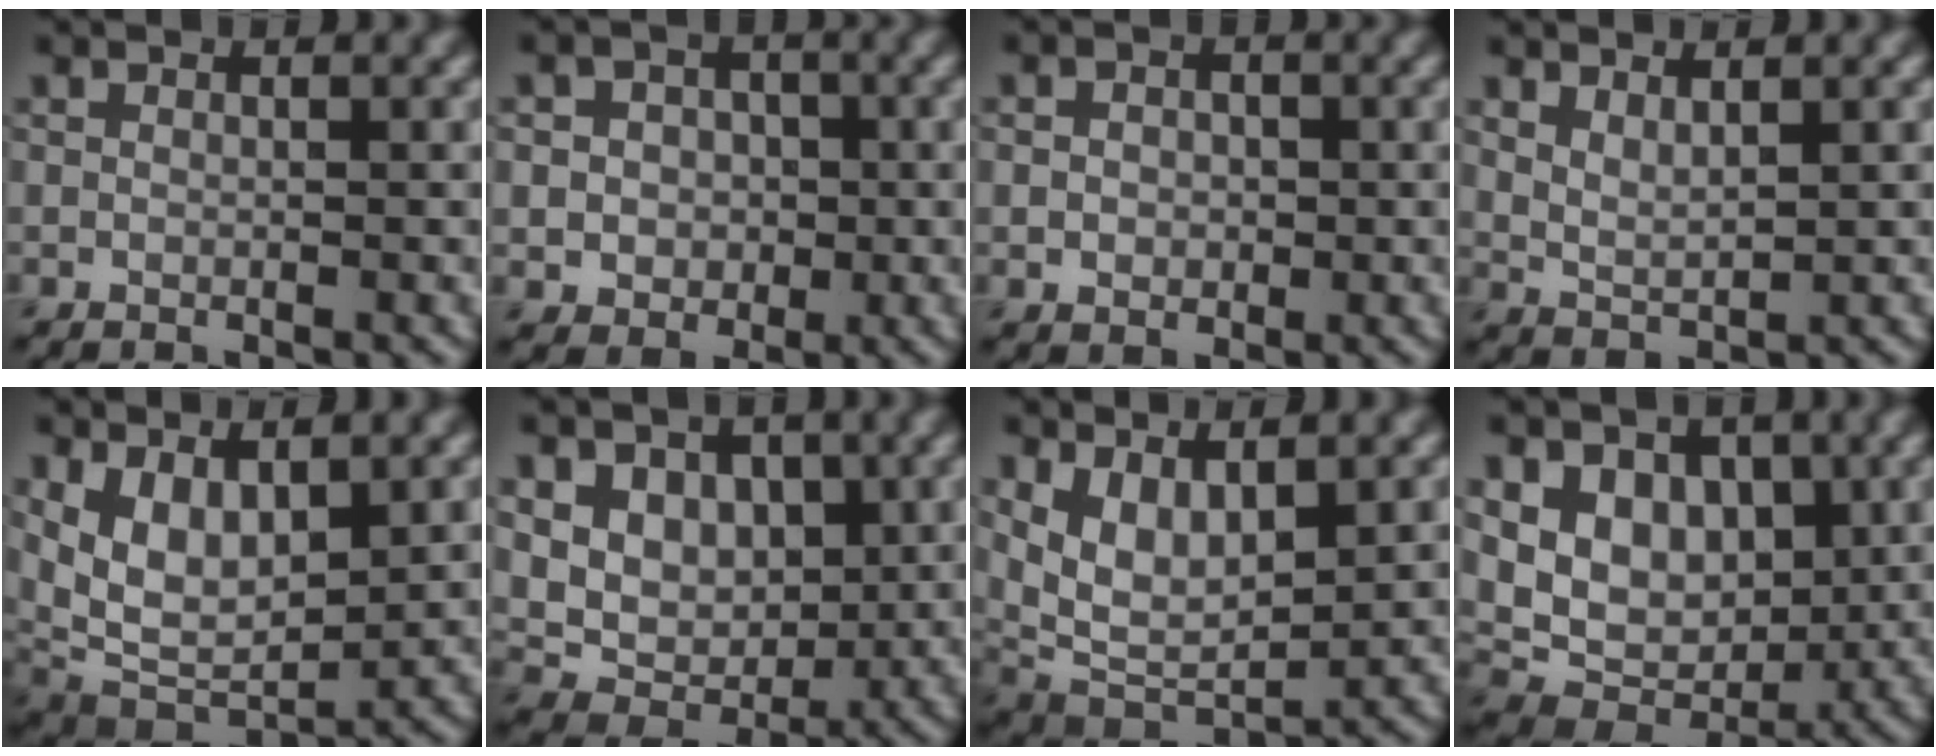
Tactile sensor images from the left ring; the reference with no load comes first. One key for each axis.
{"total": 4.1, "fx": 0.3, "fy": 3.7, "fz": 1.8, "tx": -0.018, "ty": 0.012, "tz": -0.010}
{"total": 2.0, "fx": -0.1, "fy": 1.6, "fz": 1.2, "tx": -0.020, "ty": -0.002, "tz": -0.005}
{"total": 1.9, "fx": 1.4, "fy": 0.6, "fz": 1.1, "tx": -0.024, "ty": -0.006, "tz": 0.031}
{"total": 6.3, "fx": 1.8, "fy": 3.2, "fz": 5.1, "tx": -0.104, "ty": -0.015, "tz": 0.036}
{"total": 7.2, "fx": 2.3, "fy": 5.4, "fz": 4.1, "tx": -0.076, "ty": -0.001, "tz": 0.030}
{"total": 5.6, "fx": 1.8, "fy": 2.8, "fz": 4.5, "tx": -0.096, "ty": -0.016, "tz": 0.040}
{"total": 8.5, "fx": 2.3, "fy": 6.1, "fz": 5.5, "tx": -0.093, "ty": -0.010, "tz": 0.035}